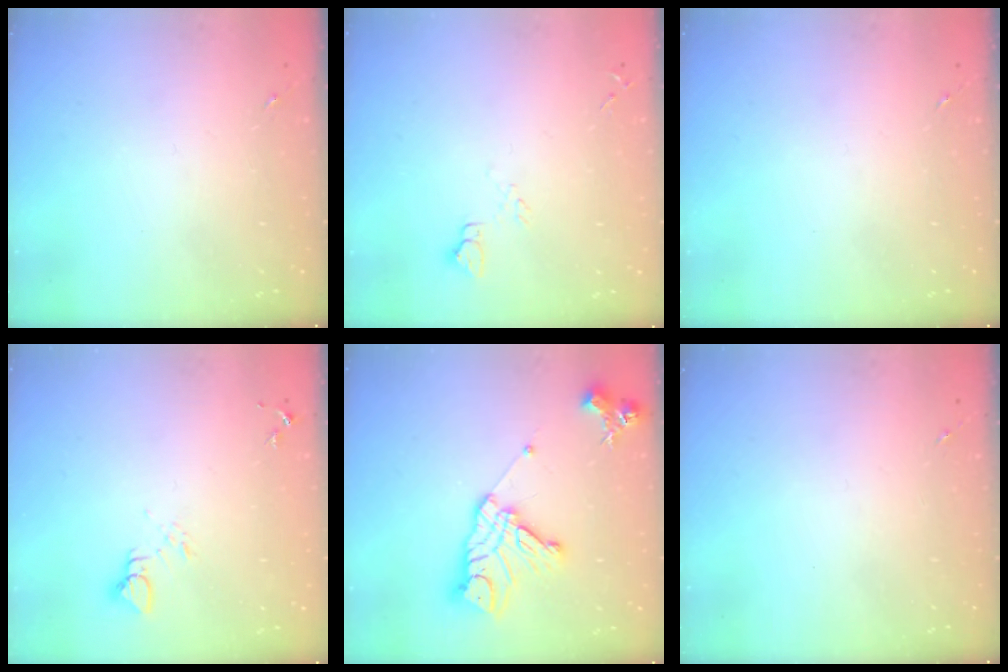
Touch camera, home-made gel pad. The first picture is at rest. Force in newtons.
{"total": 4.6, "press": 4.6, "slide": 0.5}
{"total": 0.0}
{"total": 3.4, "press": 3.4, "slide": 0.2}
{"total": 16.3, "press": 16.2, "slide": 1.4}
{"total": 0.0}